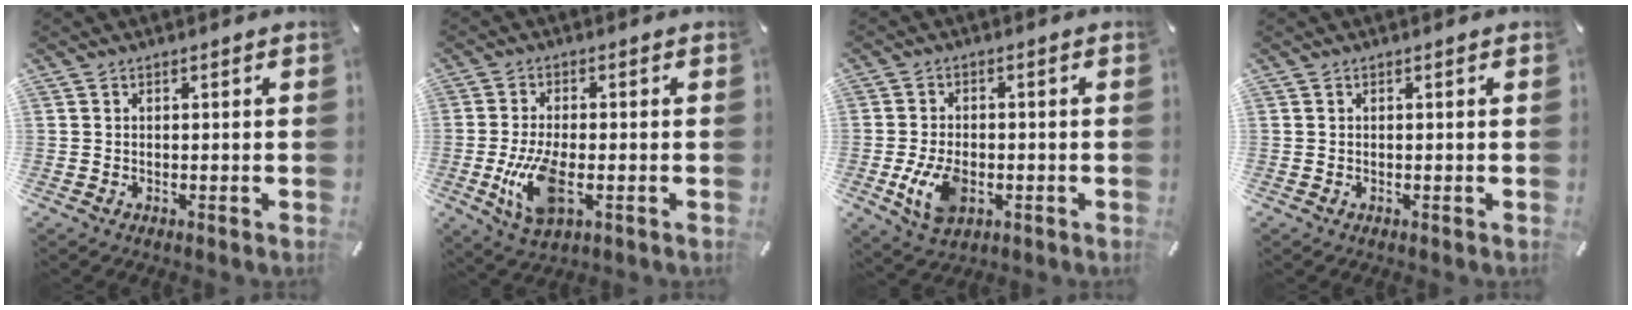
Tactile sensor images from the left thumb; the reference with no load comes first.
{"total": 10.2, "force": [-2.3, 4.6, 8.8], "torque": [-0.201, -0.014, -0.040]}
{"total": 7.9, "force": [-2.1, 5.1, 5.6], "torque": [-0.120, 0.001, -0.041]}
{"total": 0.0}